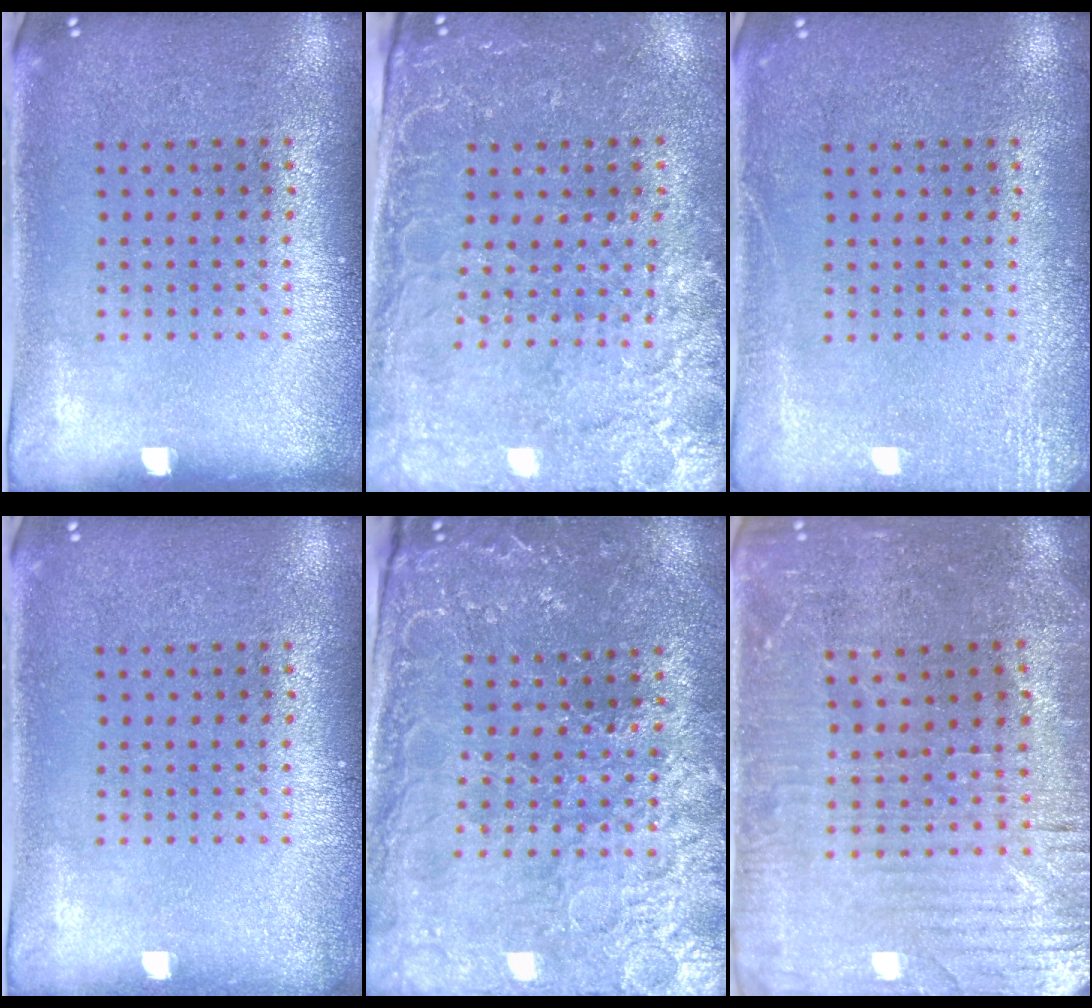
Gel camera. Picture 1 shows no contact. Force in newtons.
{"total": 3.1, "press": 2.9, "slide": 1.1}
{"total": 2.5, "press": 2.4, "slide": 0.3}
{"total": 0.5, "press": 0.5, "slide": 0.1}
{"total": 3.1, "press": 3.1, "slide": 0.5}
{"total": 1.8, "press": 1.8, "slide": 0.5}